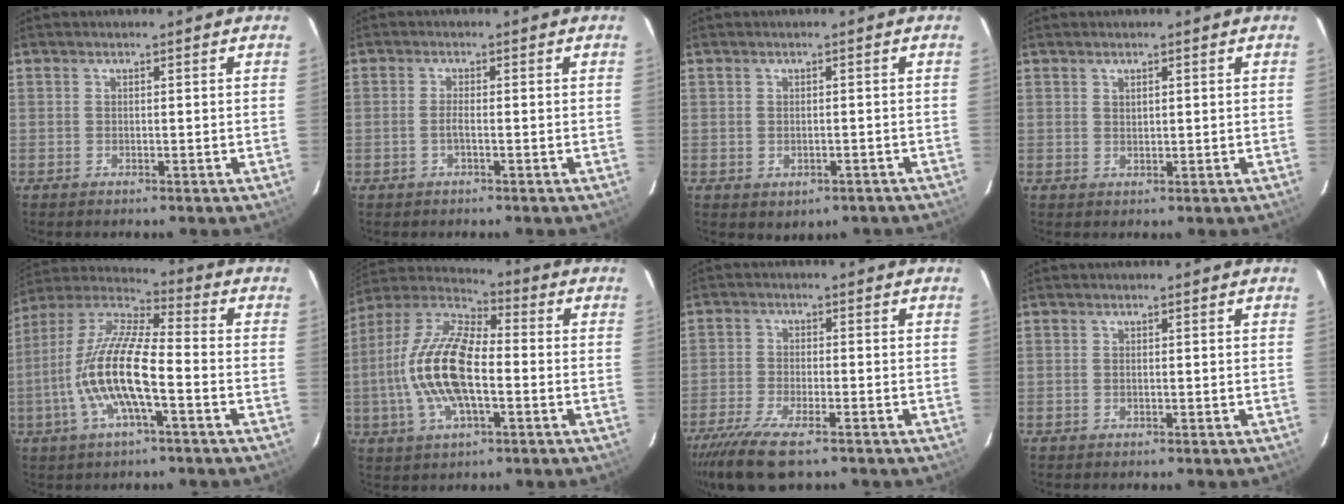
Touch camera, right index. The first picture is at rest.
{"total": 1.6, "force": [-0.6, 0.2, 1.5], "torque": [-0.029, 0.000, -0.013]}
{"total": 2.8, "force": [-1.2, 2.0, 1.6], "torque": [-0.030, 0.000, -0.006]}
{"total": 1.1, "force": [0.7, 0.6, 0.7], "torque": [-0.011, 0.003, 0.013]}
{"total": 15.9, "force": [-4.5, 3.8, 14.8], "torque": [-0.292, -0.005, -0.093]}
{"total": 17.3, "force": [-2.6, 7.4, 15.5], "torque": [-0.315, 0.004, -0.059]}
{"total": 11.6, "force": [-8.2, 3.5, 7.5], "torque": [-0.179, -0.036, -0.156]}
{"total": 0.0}